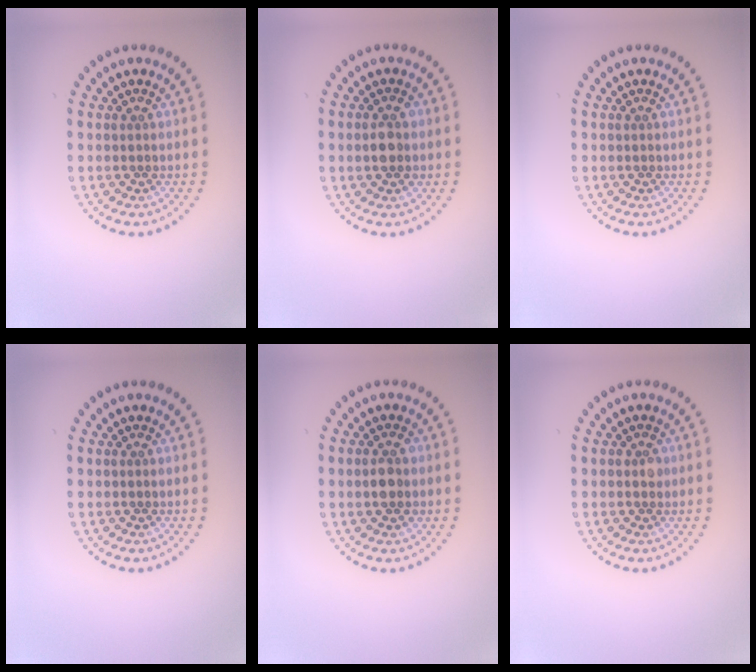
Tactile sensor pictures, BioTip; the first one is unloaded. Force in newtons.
{"total": 2.5, "press": 2.5, "slide": 0.2}
{"total": 0.0}
{"total": 0.0}
{"total": 2.1, "press": 2.0, "slide": 0.3}
{"total": 0.8, "press": 0.7, "slide": 0.3}